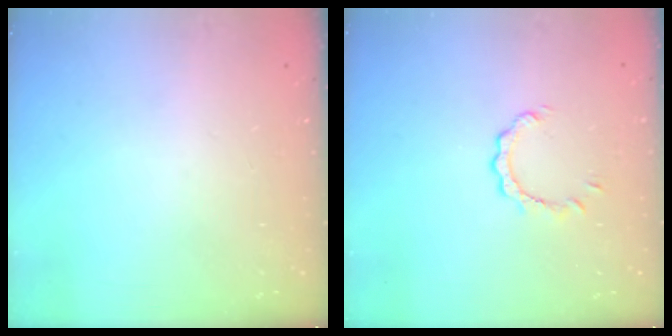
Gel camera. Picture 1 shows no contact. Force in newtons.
{"total": 3.6, "press": 3.6, "slide": 0.5}